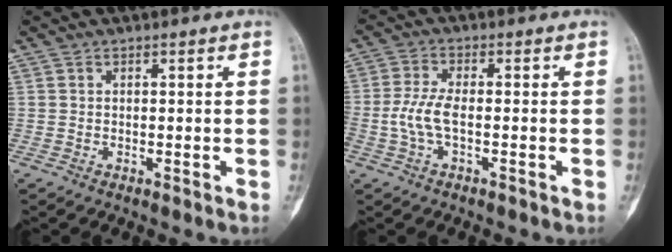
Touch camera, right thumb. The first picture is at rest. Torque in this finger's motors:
{"motor_torque": [0.45, 0.28, 1.27, -0.37, 0.36]}